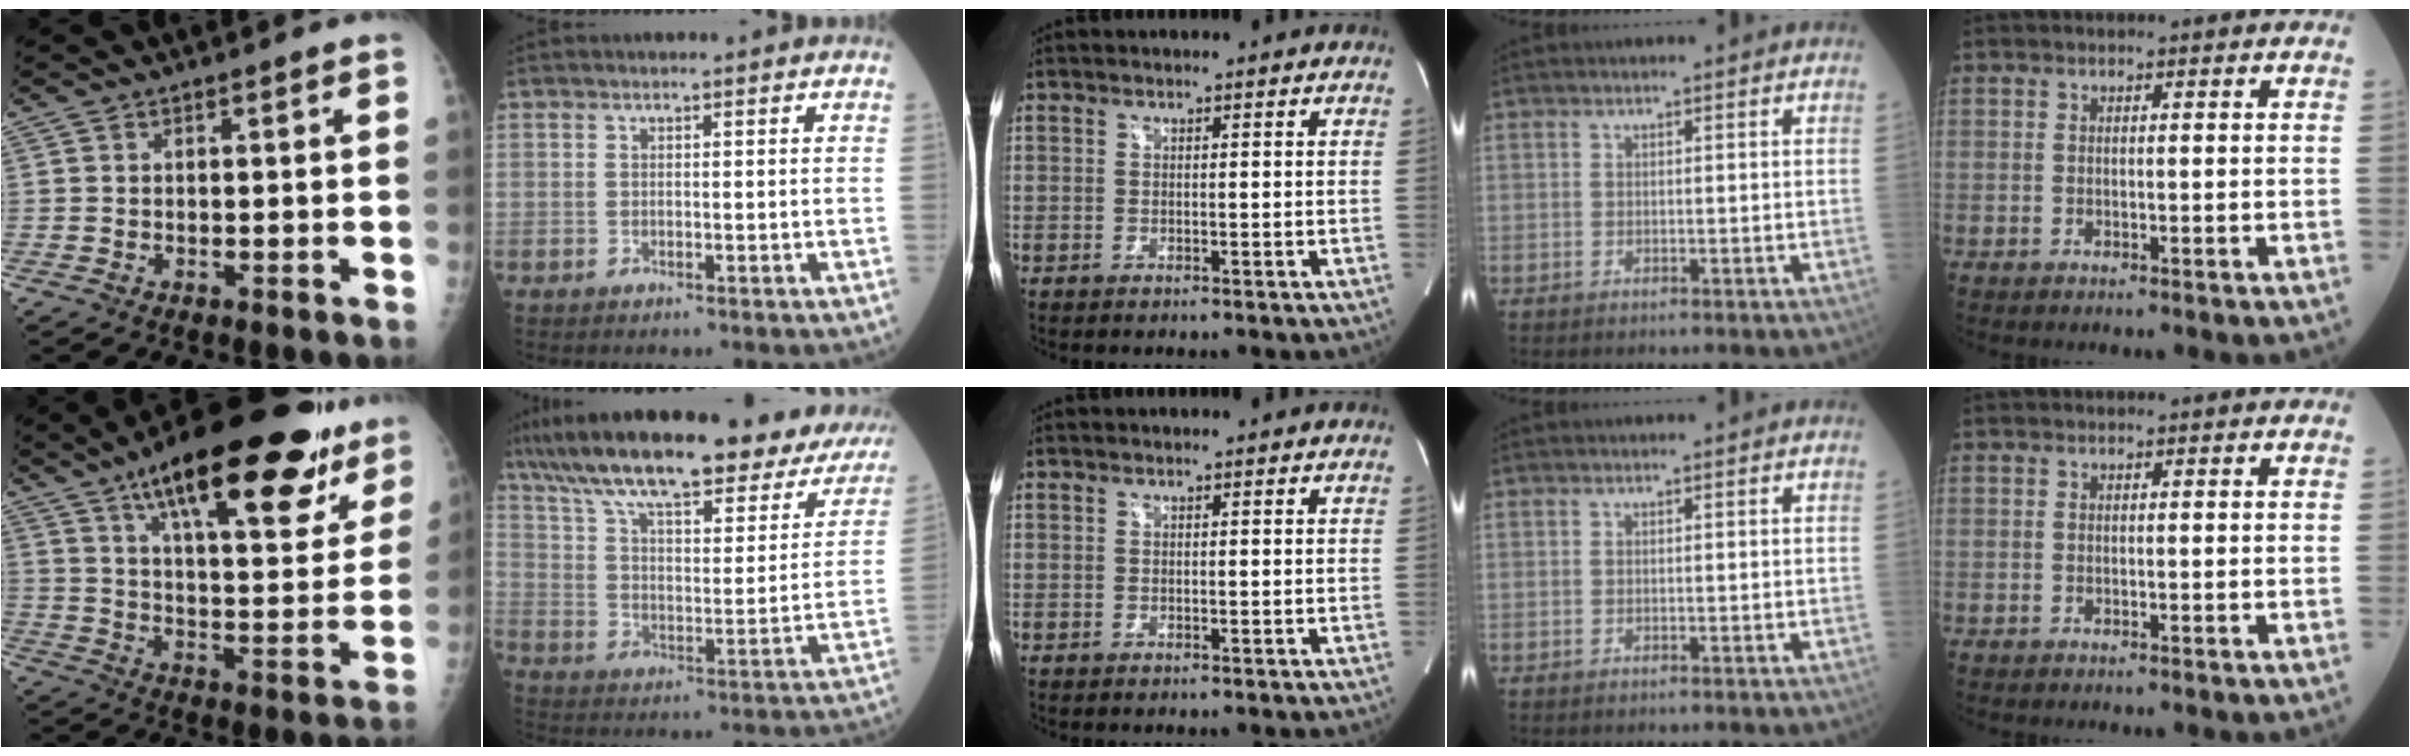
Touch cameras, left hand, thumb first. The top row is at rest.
{"thumb": {"total": 27.8, "force": [17.3, 9.4, 19.5], "torque": [-0.253, -0.046, 0.258]}, "index": {"total": 30.4, "force": [24.7, 7.5, 16.2], "torque": [-0.258, -0.009, 0.331]}}